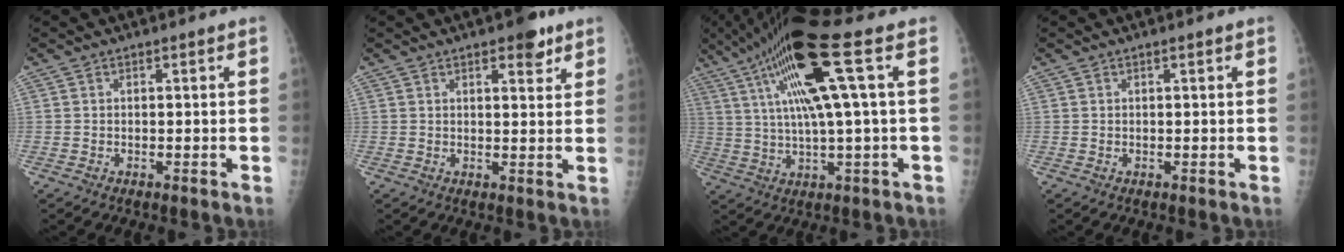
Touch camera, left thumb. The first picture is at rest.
{"total": 4.8, "force": [3.0, 1.8, 3.3], "torque": [-0.029, -0.013, 0.036]}
{"total": 16.6, "force": [5.6, 1.6, 15.6], "torque": [-0.303, 0.018, 0.096]}
{"total": 0.0}